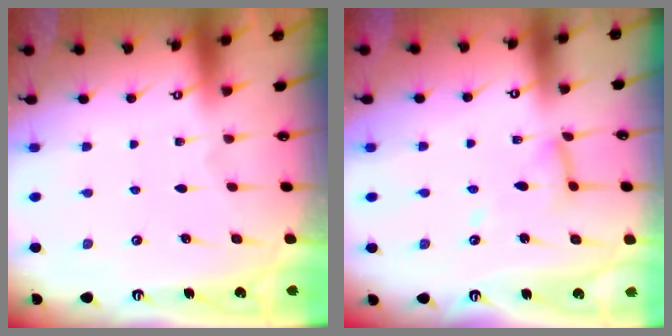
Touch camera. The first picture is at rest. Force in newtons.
{"total": 9.0, "press": 9.0, "slide": 0.6}